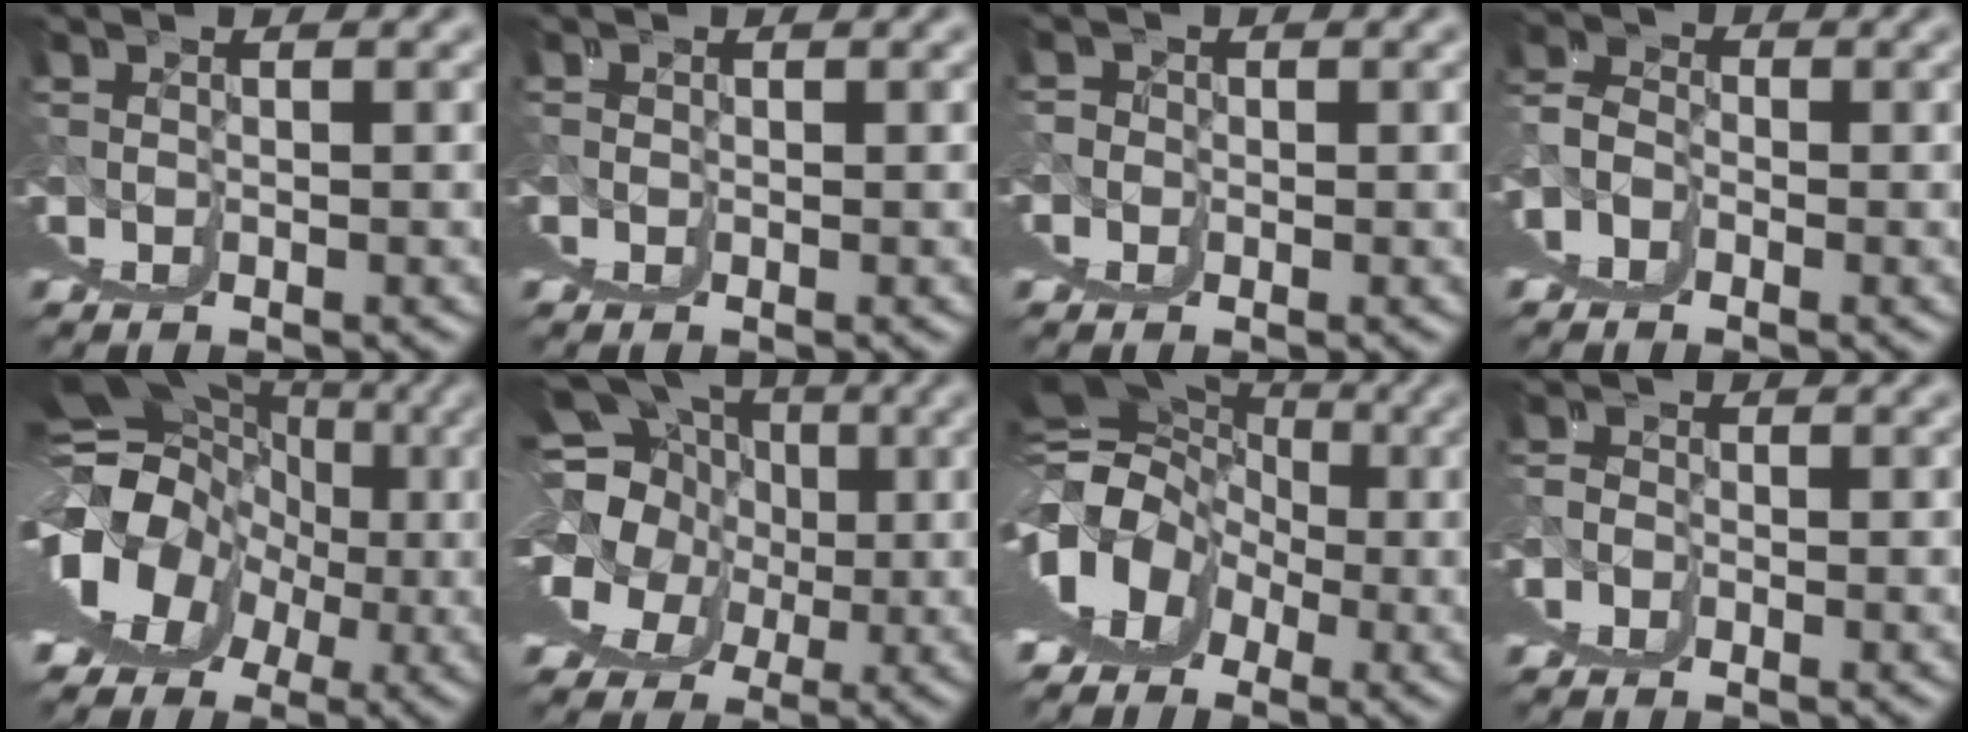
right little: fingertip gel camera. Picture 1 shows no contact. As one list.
[{"total": 0.0}, {"total": 1.1, "force": [1.0, -0.2, -0.5], "torque": [0.016, 0.007, 0.011]}, {"total": 3.8, "force": [1.3, 2.7, 2.4], "torque": [-0.038, -0.002, 0.020]}, {"total": 16.8, "force": [4.2, 10.1, 12.8], "torque": [-0.148, 0.026, 0.057]}, {"total": 13.2, "force": [3.1, 9.4, 8.7], "torque": [-0.114, -0.007, 0.051]}, {"total": 14.7, "force": [4.4, 8.8, 10.9], "torque": [-0.123, 0.026, 0.059]}, {"total": 1.3, "force": [1.2, 0.5, 0.0], "torque": [0.001, 0.002, 0.017]}]